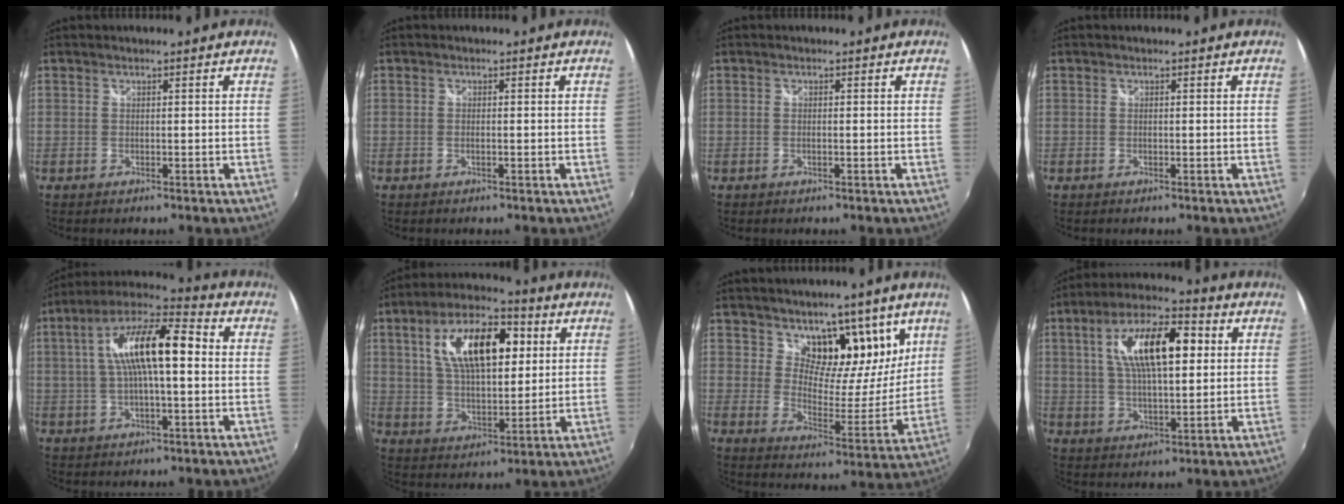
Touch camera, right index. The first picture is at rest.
{"total": 0.7, "force": [-0.2, 0.0, 0.7], "torque": [-0.016, 0.001, -0.005]}
{"total": 0.5, "force": [-0.1, 0.0, 0.5], "torque": [-0.013, 0.001, -0.005]}
{"total": 0.0}
{"total": 14.9, "force": [1.4, 4.5, 14.1], "torque": [-0.255, 0.025, 0.015]}
{"total": 16.4, "force": [5.0, 7.5, 13.7], "torque": [-0.243, 0.029, 0.088]}
{"total": 14.3, "force": [9.0, 8.3, 7.4], "torque": [-0.092, -0.017, 0.149]}
{"total": 14.9, "force": [3.7, 5.7, 13.2], "torque": [-0.236, 0.024, 0.064]}